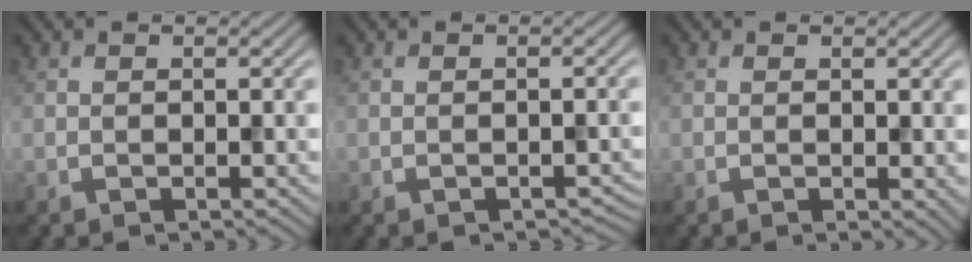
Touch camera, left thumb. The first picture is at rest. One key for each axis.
{"total": 1.0, "fx": -0.6, "fy": 0.5, "fz": 0.6, "tx": -0.010, "ty": -0.005, "tz": -0.006}
{"total": 1.0, "fx": 0.1, "fy": 0.6, "fz": 0.8, "tx": -0.008, "ty": -0.004, "tz": 0.002}